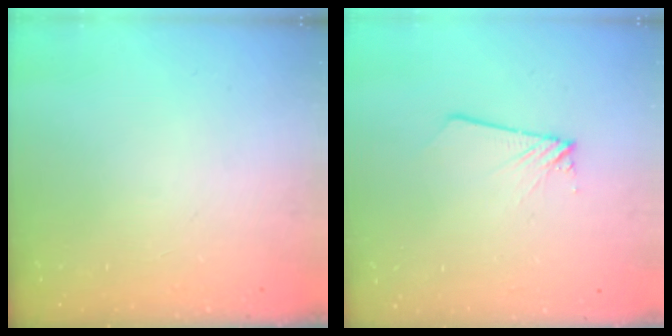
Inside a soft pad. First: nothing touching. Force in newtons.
{"total": 1.6, "press": 1.6, "slide": 0.1}